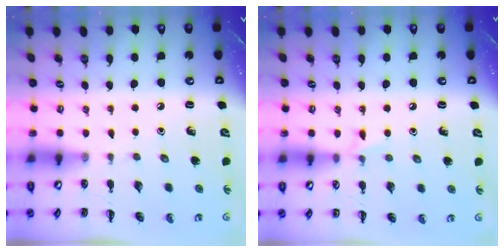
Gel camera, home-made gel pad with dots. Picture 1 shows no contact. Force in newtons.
{"total": 5.0, "press": 4.7, "slide": 1.8}